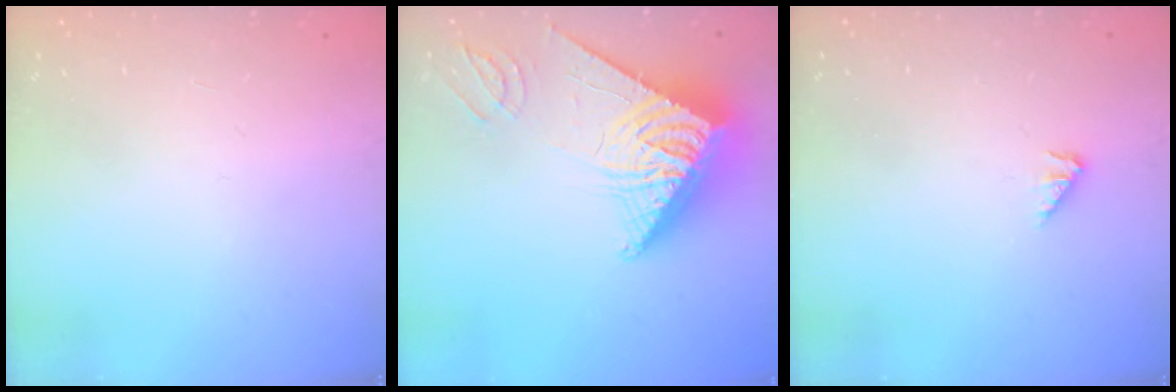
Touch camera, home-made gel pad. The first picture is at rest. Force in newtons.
{"total": 14.7, "press": 14.6, "slide": 1.5}
{"total": 2.2, "press": 2.1, "slide": 0.5}